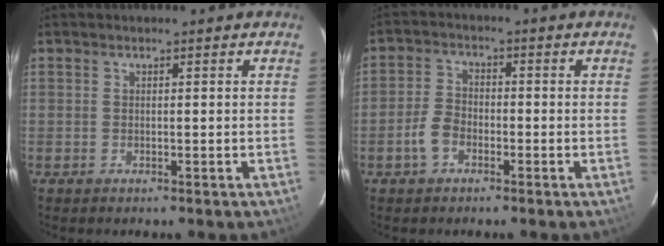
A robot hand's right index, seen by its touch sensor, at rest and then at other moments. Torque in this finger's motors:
{"motor_torque": [0.62, -0.26, 0.04, -0.03]}